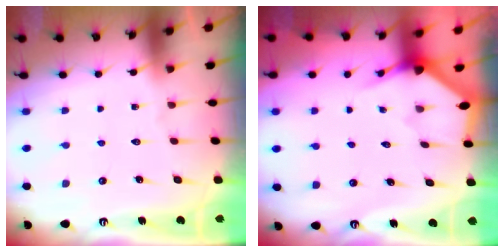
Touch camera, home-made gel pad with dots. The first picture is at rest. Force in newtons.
{"total": 2.7, "press": 2.7, "slide": 0.1}